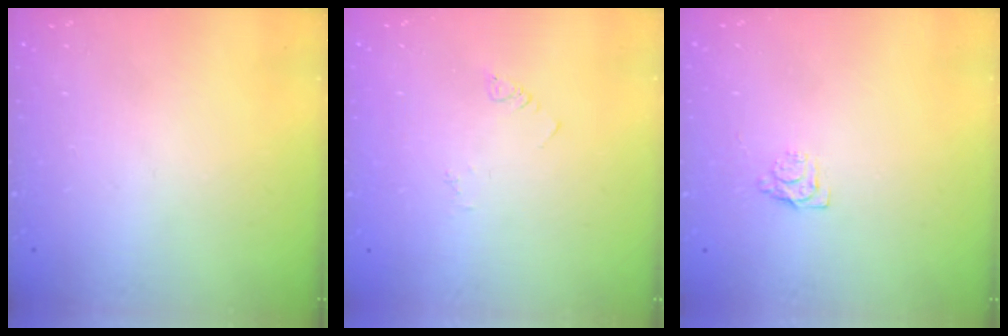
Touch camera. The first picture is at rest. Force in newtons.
{"total": 2.5, "press": 2.5, "slide": 0.4}
{"total": 4.7, "press": 4.6, "slide": 0.7}